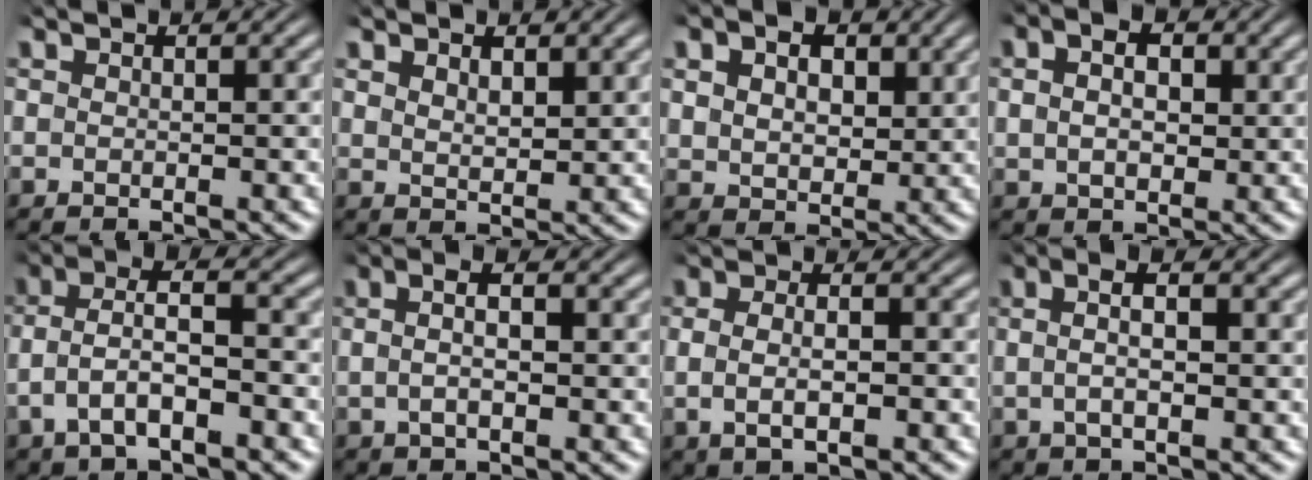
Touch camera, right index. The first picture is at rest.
{"total": 1.5, "force": [1.2, 0.2, 0.9], "torque": [-0.017, -0.012, 0.032]}
{"total": 3.6, "force": [1.5, 2.5, 2.1], "torque": [-0.036, -0.016, 0.037]}
{"total": 3.7, "force": [0.9, 2.4, 2.7], "torque": [-0.033, -0.002, 0.019]}
{"total": 4.5, "force": [-0.4, 2.6, 3.6], "torque": [-0.076, -0.009, -0.003]}
{"total": 3.3, "force": [0.3, 1.5, 3.0], "torque": [-0.051, 0.007, 0.000]}
{"total": 3.5, "force": [-0.5, 1.8, 2.9], "torque": [-0.053, -0.004, -0.003]}
{"total": 3.7, "force": [0.6, 1.6, 3.3], "torque": [-0.057, 0.010, 0.003]}